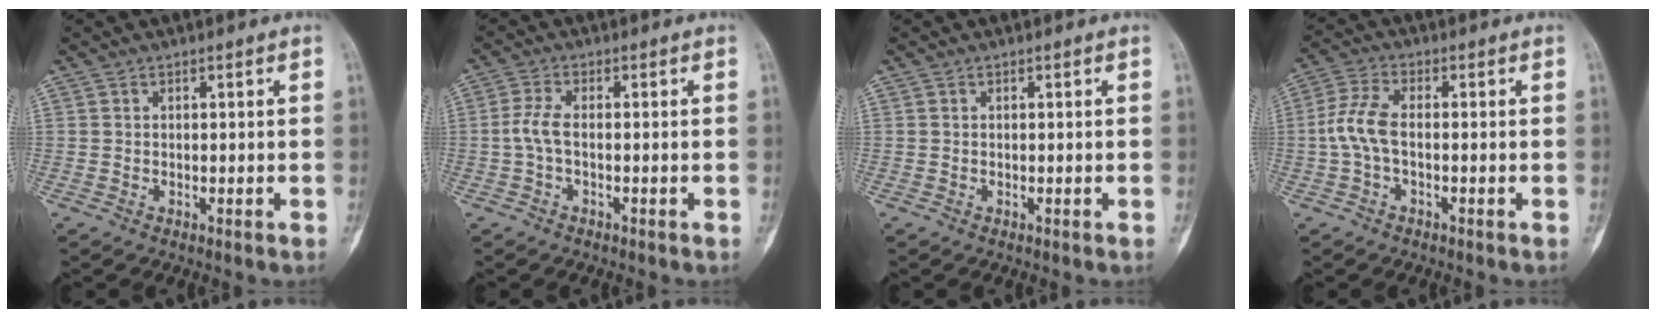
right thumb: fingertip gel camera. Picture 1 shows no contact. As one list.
[{"total": 3.4, "force": [-0.6, 1.2, 3.1], "torque": [-0.075, 0.001, -0.018]}, {"total": 0.0}, {"total": 6.1, "force": [-0.8, 2.8, 5.3], "torque": [-0.130, 0.016, -0.022]}]